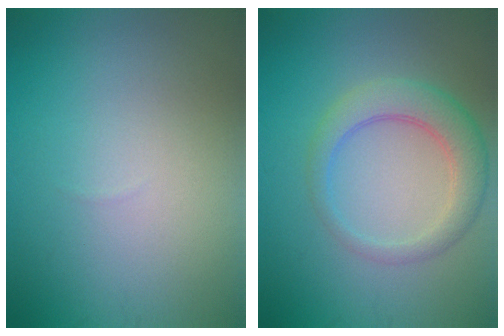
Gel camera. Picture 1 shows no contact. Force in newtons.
{"total": 4.0, "press": 4.0, "slide": 0.1}